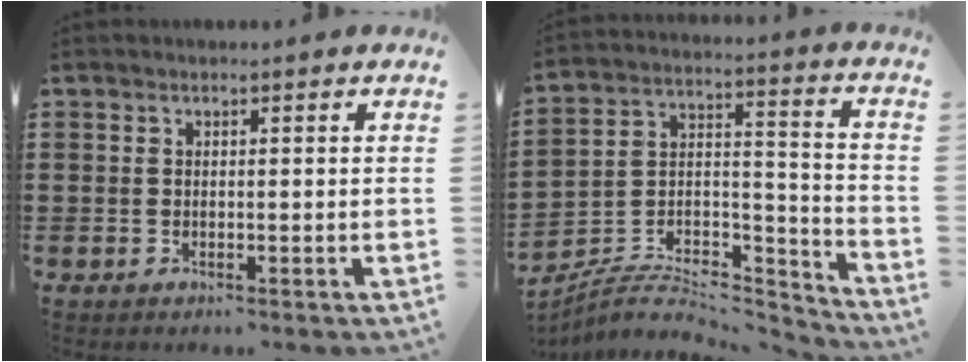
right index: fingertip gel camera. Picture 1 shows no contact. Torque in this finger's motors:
{"motor_torque": [-1.30, 0.28, -1.05, -0.21]}